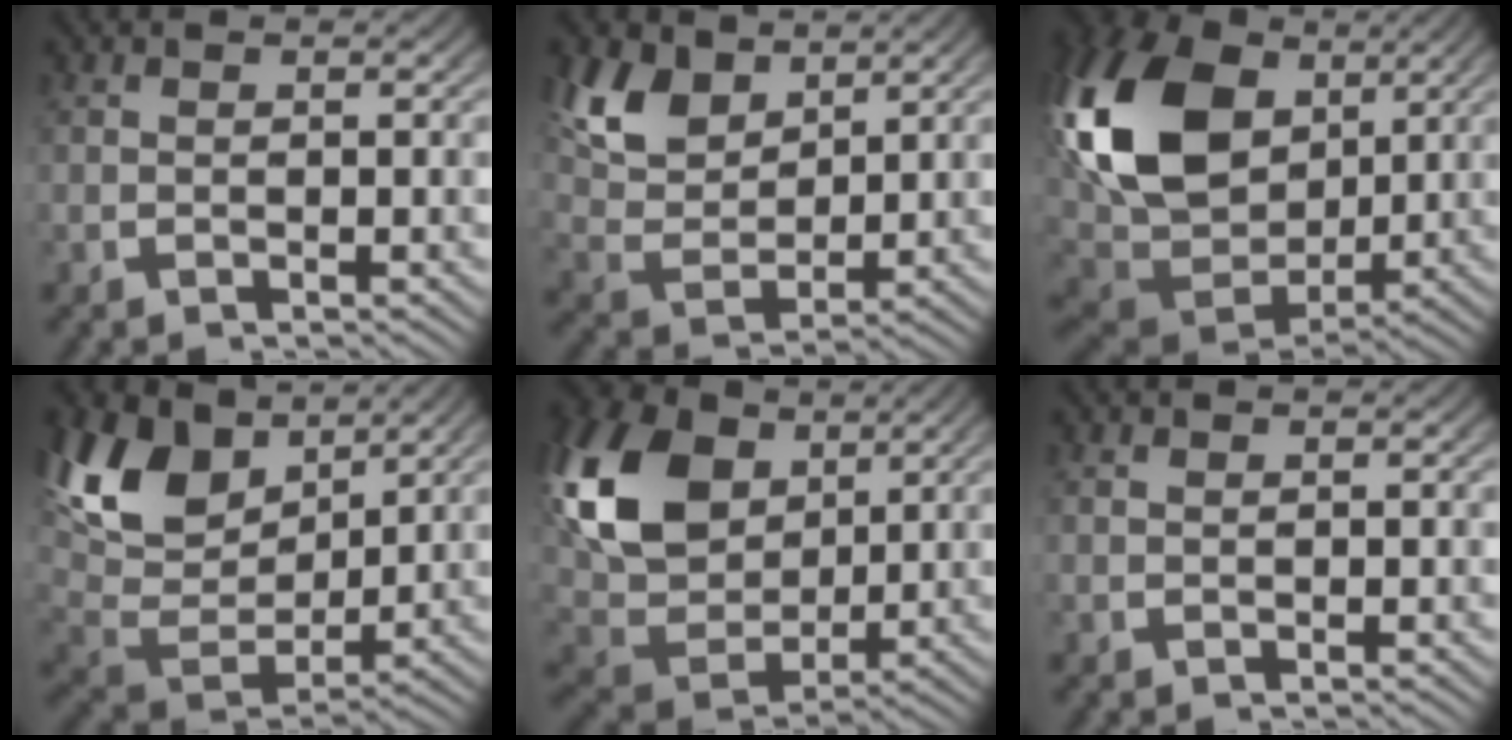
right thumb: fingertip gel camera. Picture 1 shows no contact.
{"total": 7.6, "force": [2.4, 5.1, 5.2], "torque": [-0.123, -0.015, 0.049]}
{"total": 16.8, "force": [1.5, 11.4, 12.2], "torque": [-0.276, -0.039, 0.036]}
{"total": 11.0, "force": [2.3, 7.2, 8.0], "torque": [-0.185, -0.021, 0.046]}
{"total": 13.8, "force": [1.9, 9.8, 9.6], "torque": [-0.227, -0.029, 0.037]}
{"total": 0.0}